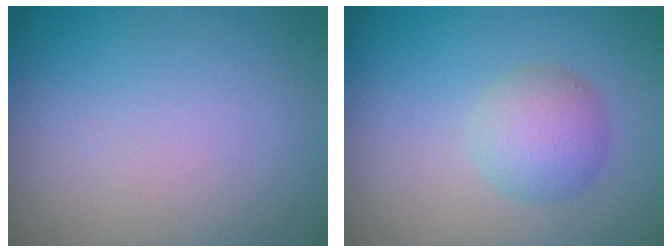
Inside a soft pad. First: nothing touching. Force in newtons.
{"total": 3.0, "press": 3.0, "slide": 0.1}